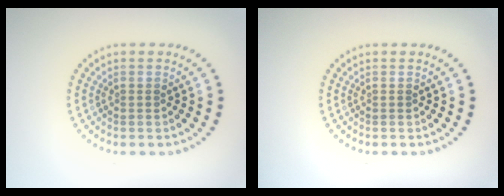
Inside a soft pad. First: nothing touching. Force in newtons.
{"total": 0.0}